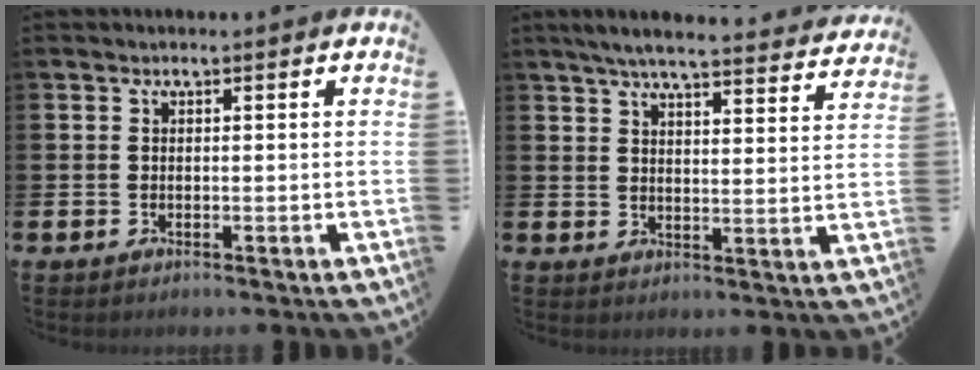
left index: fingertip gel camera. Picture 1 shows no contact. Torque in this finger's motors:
{"motor_torque": [0.98, -1.15, 0.51, 0.18]}